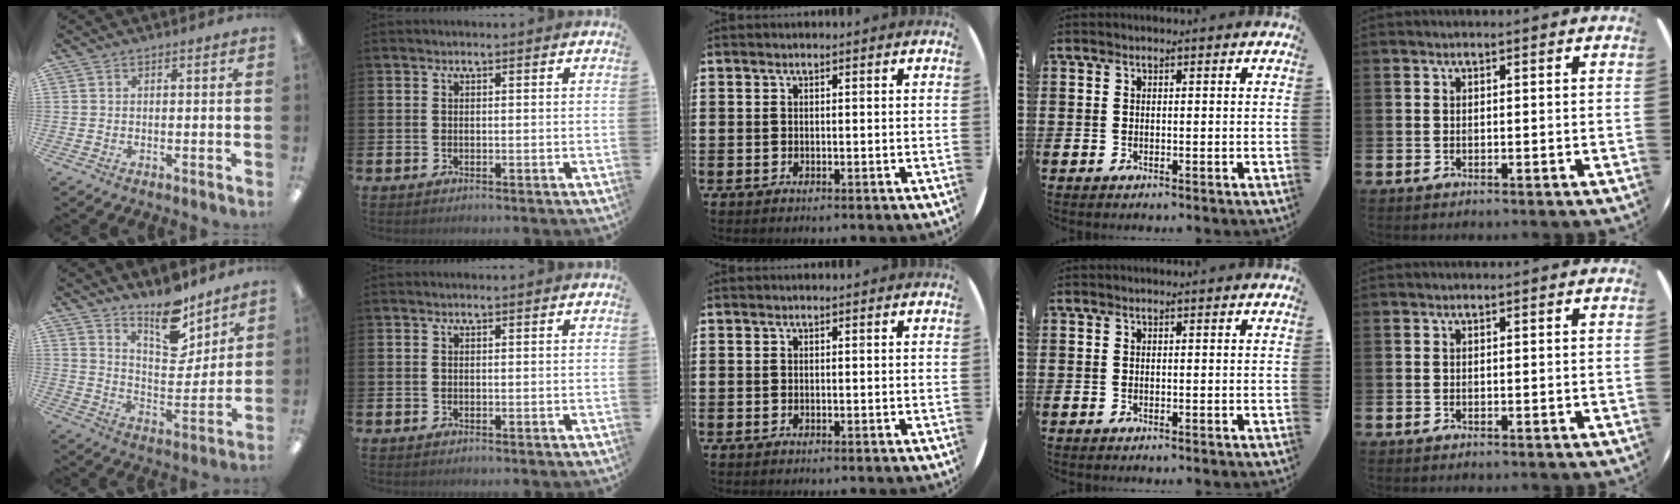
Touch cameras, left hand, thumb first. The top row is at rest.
{"thumb": {"total": 13.4, "force": [10.5, 5.6, 6.2], "torque": [-0.082, -0.079, 0.187]}}